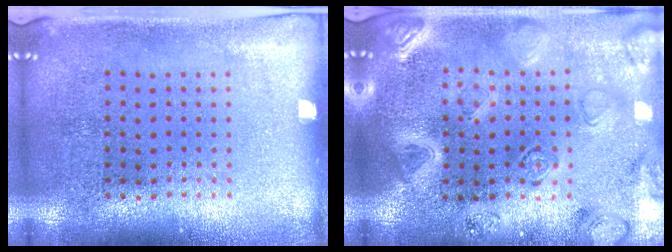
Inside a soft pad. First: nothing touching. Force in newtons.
{"total": 3.0, "press": 2.9, "slide": 0.8}